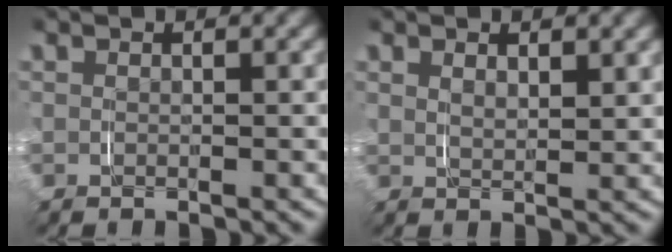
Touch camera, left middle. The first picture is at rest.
{"total": 1.4, "force": [1.1, 0.3, 0.8], "torque": [-0.015, -0.007, 0.025]}